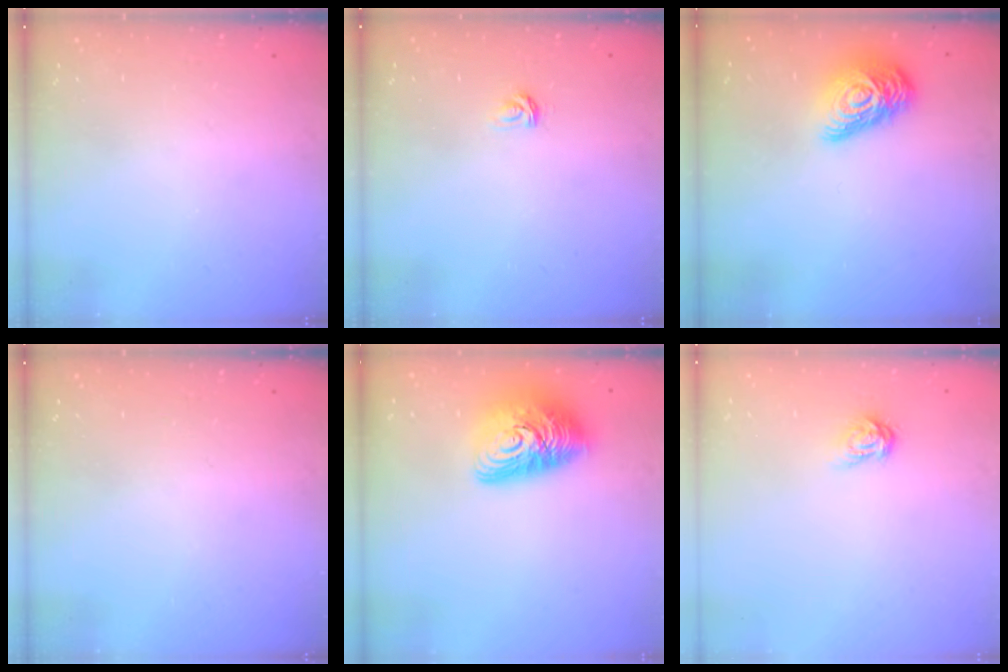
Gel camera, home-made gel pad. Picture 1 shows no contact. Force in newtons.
{"total": 2.9, "press": 2.9, "slide": 0.4}
{"total": 14.2, "press": 14.1, "slide": 0.5}
{"total": 0.0}
{"total": 15.6, "press": 15.5, "slide": 1.1}
{"total": 3.9, "press": 3.9, "slide": 0.4}